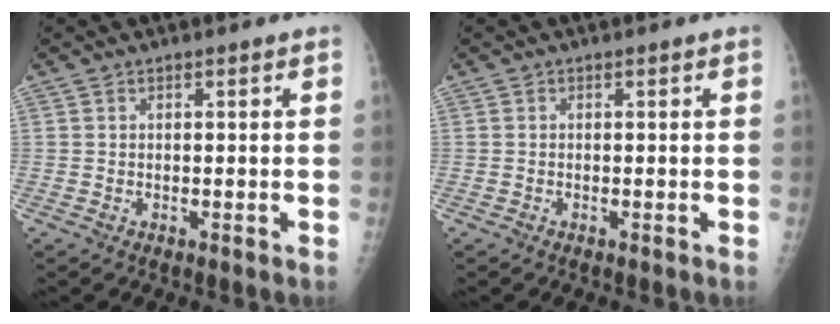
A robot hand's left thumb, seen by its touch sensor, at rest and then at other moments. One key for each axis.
{"total": 0.0}